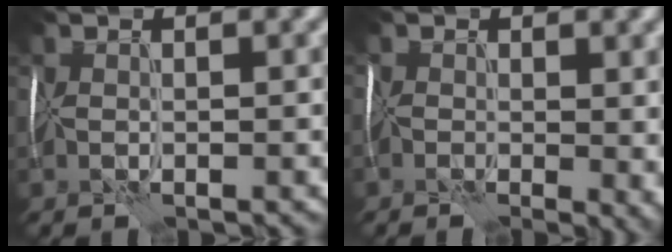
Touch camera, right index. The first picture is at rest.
{"total": 5.9, "force": [-0.9, 3.1, 5.0], "torque": [-0.069, -0.003, -0.003]}